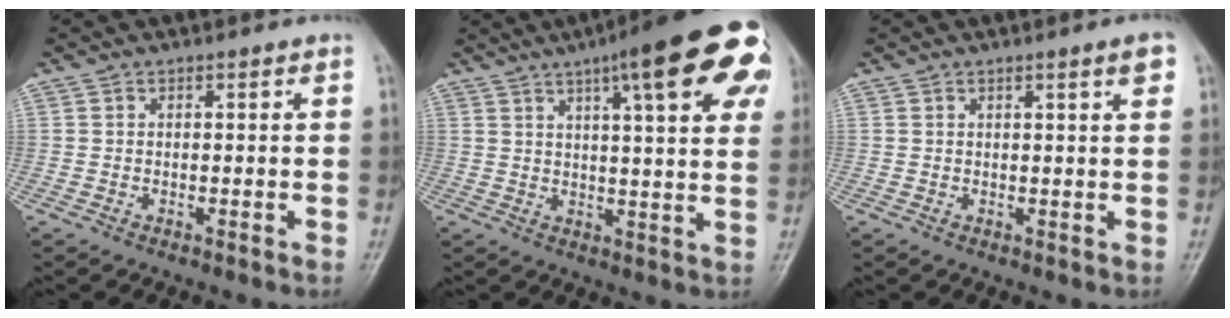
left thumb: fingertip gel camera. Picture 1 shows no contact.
{"total": 22.5, "force": [10.8, 5.2, 19.0], "torque": [-0.246, -0.005, 0.134]}
{"total": 2.7, "force": [1.5, 0.1, 2.2], "torque": [-0.030, -0.006, 0.020]}